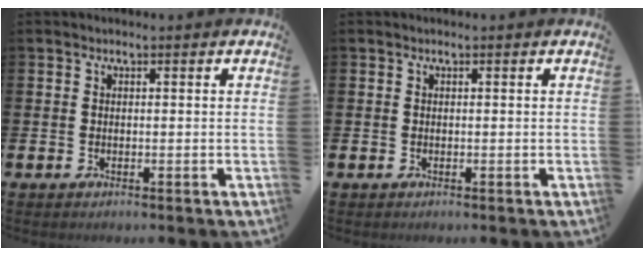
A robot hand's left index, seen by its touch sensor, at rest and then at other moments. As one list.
[{"total": 0.0}]